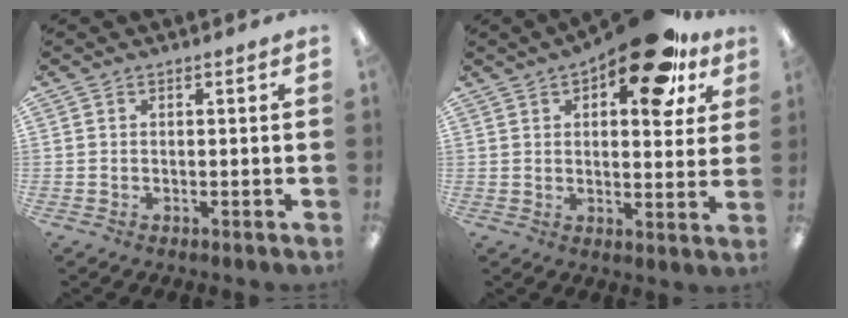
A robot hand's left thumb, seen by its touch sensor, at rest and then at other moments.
{"total": 18.3, "force": [11.0, 7.9, 12.3], "torque": [-0.161, -0.058, 0.175]}